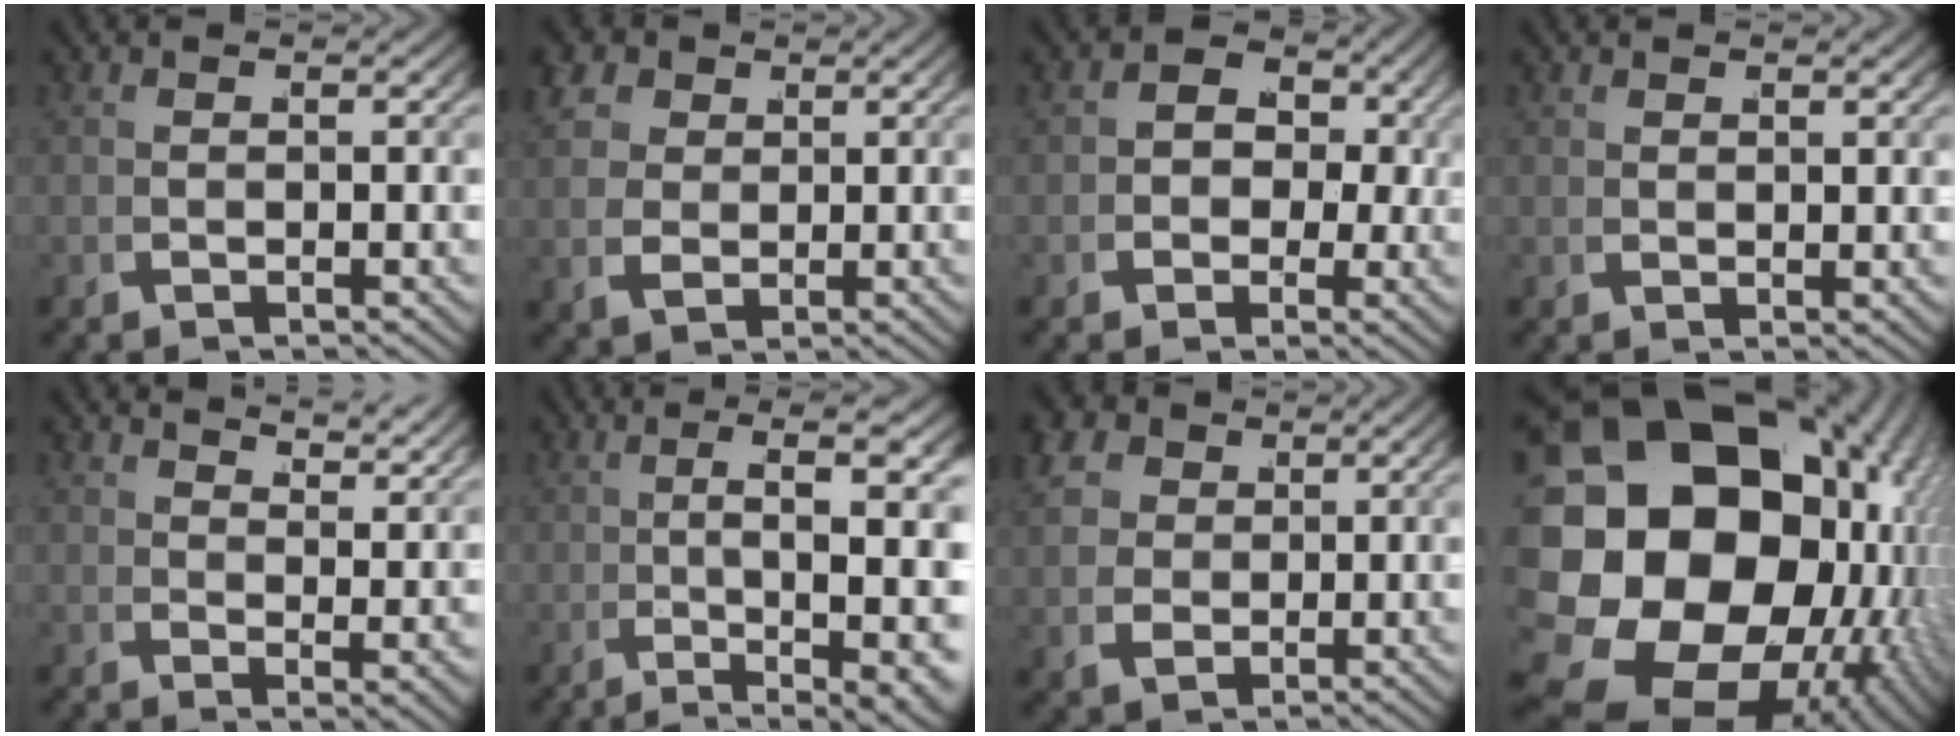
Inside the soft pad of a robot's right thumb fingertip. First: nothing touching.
{"total": 5.0, "force": [1.5, 4.1, 2.6], "torque": [-0.060, -0.012, 0.035]}
{"total": 7.5, "force": [1.3, 6.1, 4.0], "torque": [-0.068, -0.003, 0.015]}
{"total": 1.0, "force": [1.0, 0.2, 0.2], "torque": [0.005, 0.001, 0.024]}
{"total": 4.2, "force": [3.9, 0.5, 1.5], "torque": [-0.005, 0.006, 0.065]}
{"total": 10.1, "force": [-1.4, 3.1, 9.5], "torque": [-0.155, -0.016, -0.006]}
{"total": 6.5, "force": [1.7, 5.4, 3.3], "torque": [-0.080, -0.014, 0.038]}
{"total": 31.5, "force": [-1.9, 22.7, 21.7], "torque": [-0.406, -0.083, -0.008]}